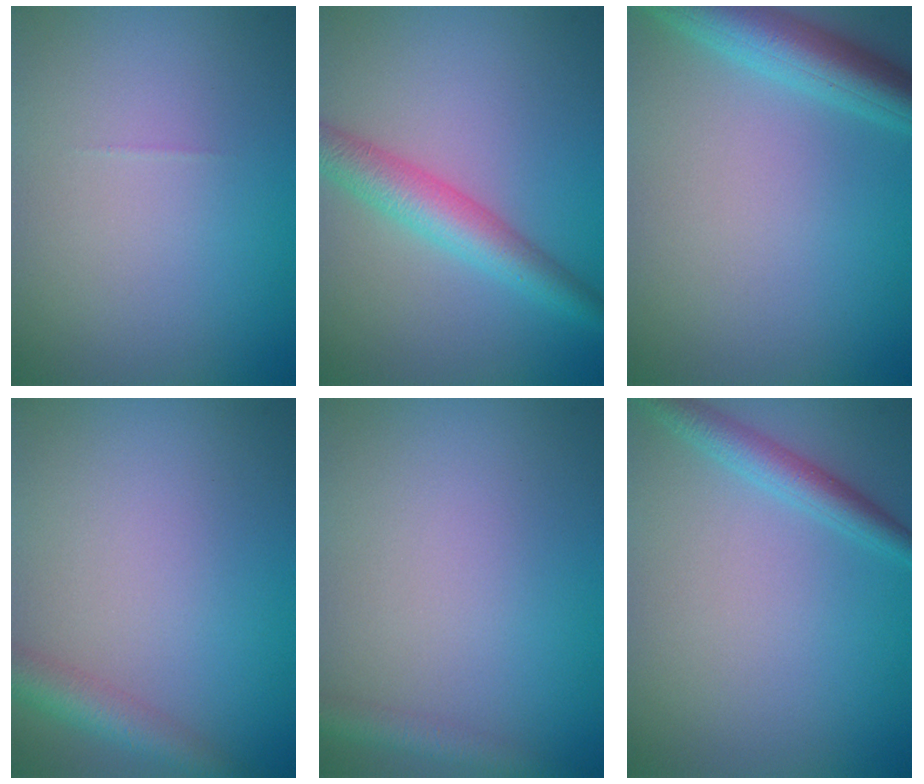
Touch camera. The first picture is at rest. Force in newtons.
{"total": 4.4, "press": 4.4, "slide": 0.1}
{"total": 5.4, "press": 5.4, "slide": 0.1}
{"total": 3.0, "press": 3.0, "slide": 0.2}
{"total": 2.1, "press": 2.1, "slide": 0.1}
{"total": 2.6, "press": 2.6, "slide": 0.1}